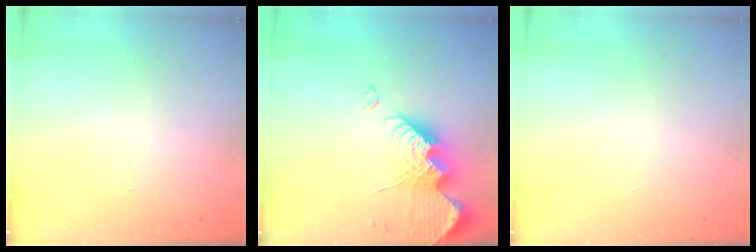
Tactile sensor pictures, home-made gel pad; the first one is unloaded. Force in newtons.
{"total": 15.4, "press": 15.4, "slide": 1.1}
{"total": 0.0}